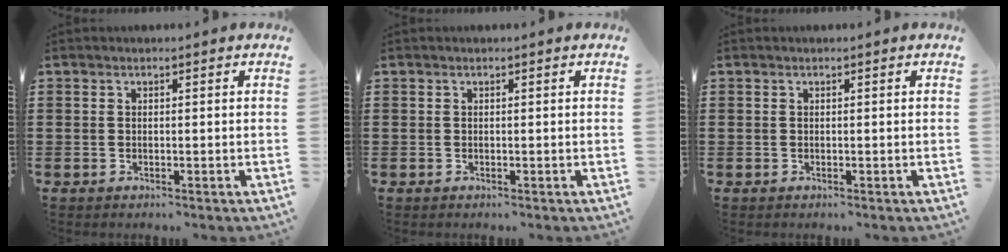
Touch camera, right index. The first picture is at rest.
{"total": 0.0}
{"total": 0.0}